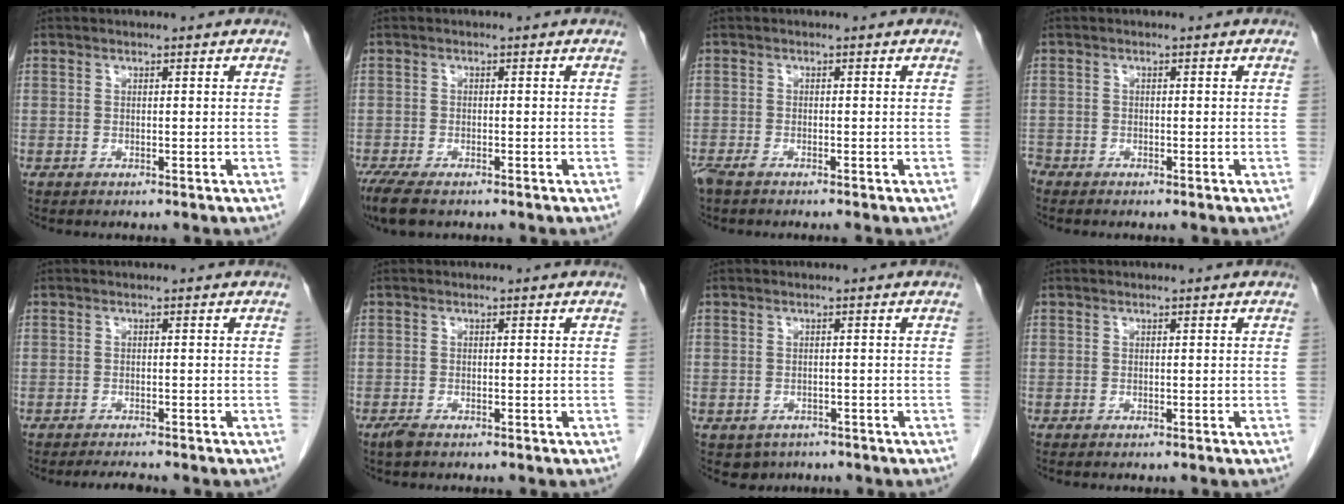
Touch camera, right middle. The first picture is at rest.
{"total": 6.1, "force": [-4.5, 1.9, 3.5], "torque": [-0.068, -0.015, -0.075]}
{"total": 2.6, "force": [-2.1, 0.4, 1.4], "torque": [-0.026, -0.005, -0.035]}
{"total": 1.2, "force": [-1.2, 0.3, 0.0], "torque": [0.000, -0.002, -0.021]}
{"total": 2.5, "force": [-2.3, 0.1, 0.9], "torque": [-0.015, -0.006, -0.033]}
{"total": 1.5, "force": [-1.1, 0.5, 0.9], "torque": [-0.026, -0.003, -0.019]}
{"total": 3.0, "force": [-2.0, 2.2, 0.6], "torque": [-0.007, 0.004, -0.025]}
{"total": 0.6, "force": [-0.5, 0.1, 0.3], "torque": [-0.004, -0.001, -0.005]}